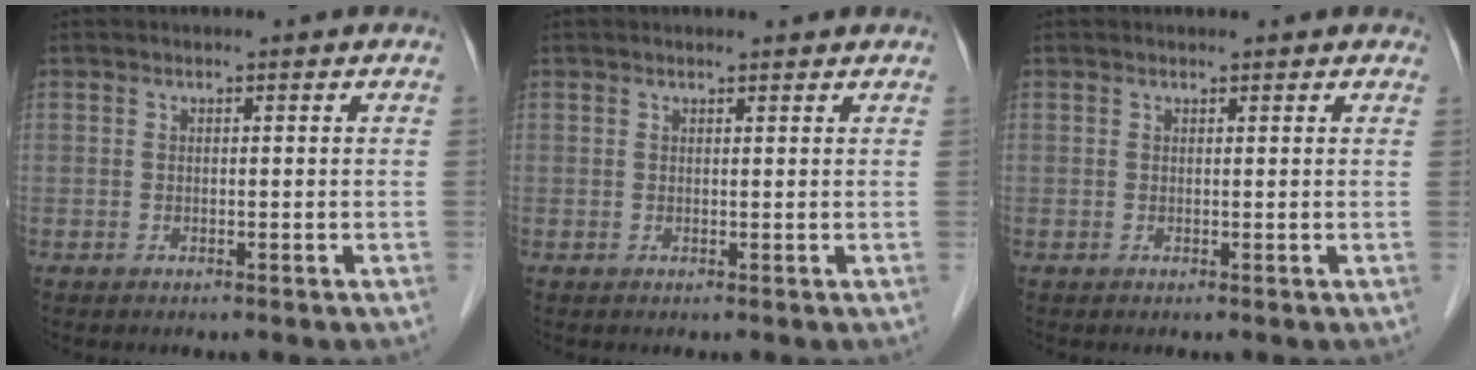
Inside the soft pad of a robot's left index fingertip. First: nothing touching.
{"total": 2.2, "force": [2.1, 0.3, 0.7], "torque": [-0.013, 0.013, 0.024]}
{"total": 2.6, "force": [2.4, 0.8, 0.6], "torque": [-0.011, 0.015, 0.019]}